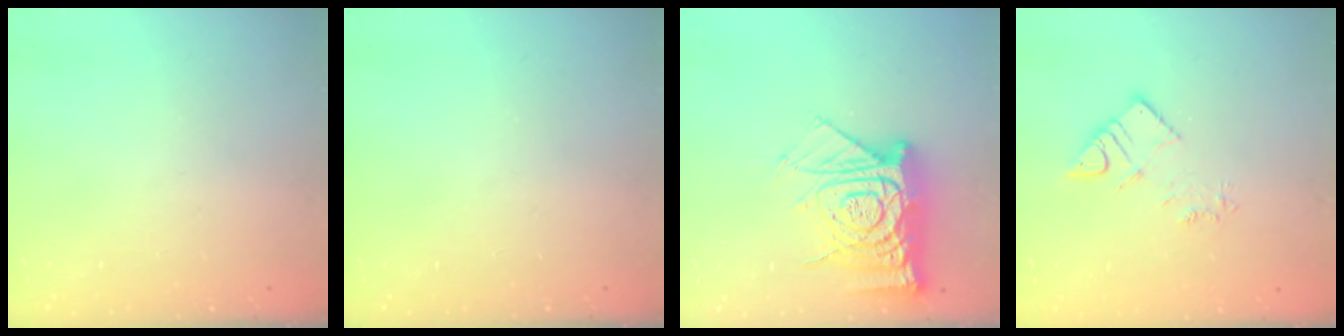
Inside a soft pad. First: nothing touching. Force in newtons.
{"total": 0.0}
{"total": 17.2, "press": 17.2, "slide": 1.7}
{"total": 7.1, "press": 7.1, "slide": 0.6}